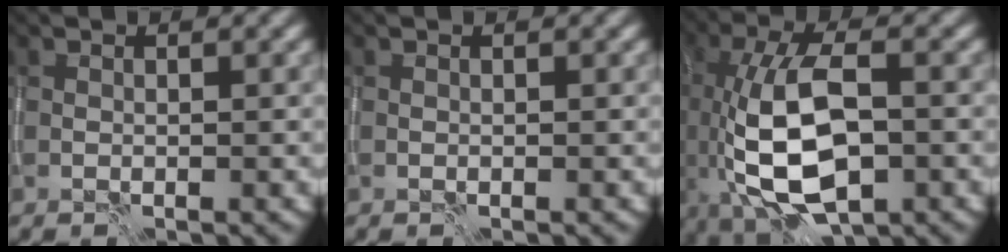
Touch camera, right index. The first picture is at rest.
{"total": 0.0}
{"total": 10.8, "force": [-1.8, 5.0, 9.4], "torque": [-0.188, -0.010, -0.028]}